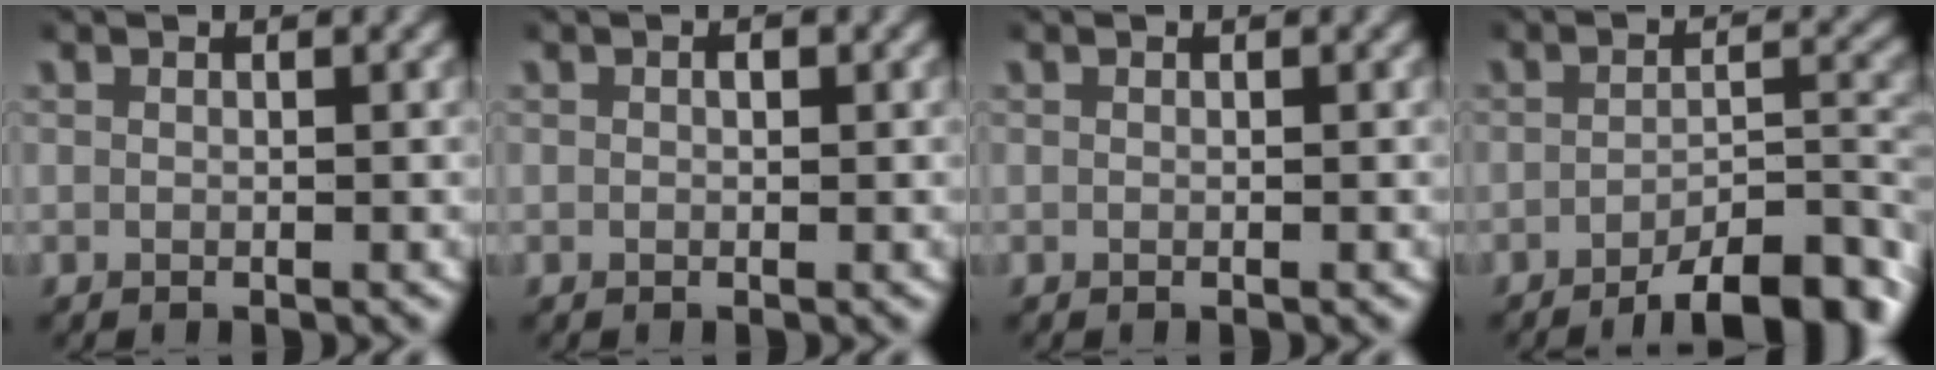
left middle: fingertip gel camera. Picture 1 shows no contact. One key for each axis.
{"total": 0.6, "fx": 0.1, "fy": 0.4, "fz": 0.4, "tx": -0.008, "ty": -0.001, "tz": 0.002}
{"total": 0.0}
{"total": 7.4, "fx": -5.9, "fy": 1.3, "fz": 4.2, "tx": -0.039, "ty": 0.001, "tz": -0.093}